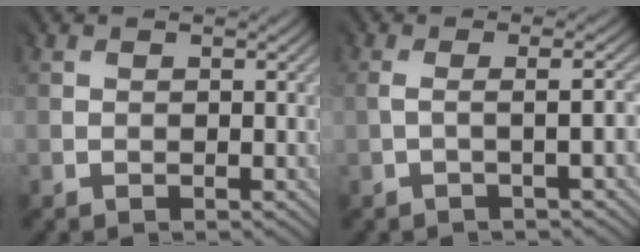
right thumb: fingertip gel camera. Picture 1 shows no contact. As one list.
[{"total": 2.2, "force": [-0.5, 0.3, 2.2], "torque": [-0.019, 0.003, -0.013]}]